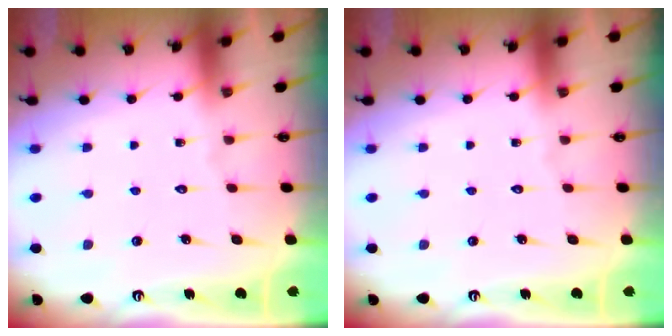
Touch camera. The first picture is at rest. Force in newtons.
{"total": 0.0}